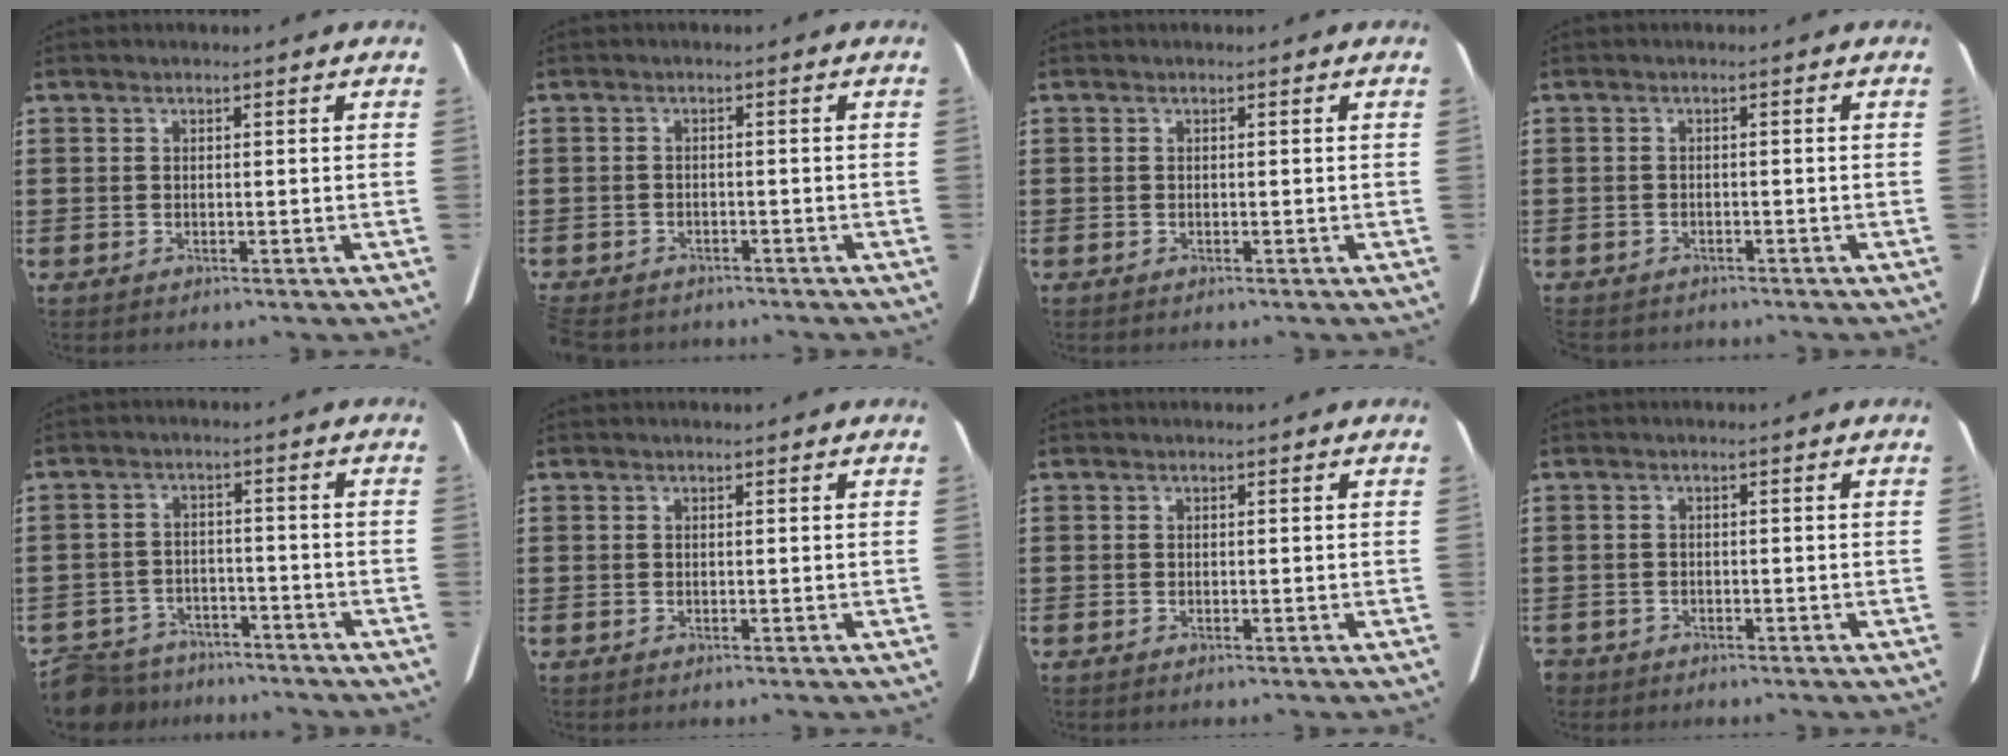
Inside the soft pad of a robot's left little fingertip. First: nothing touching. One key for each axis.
{"total": 1.5, "fx": -1.5, "fy": 0.2, "fz": 0.0, "tx": -0.006, "ty": 0.001, "tz": -0.033}
{"total": 0.0}
{"total": 1.0, "fx": -1.0, "fy": 0.2, "fz": 0.0, "tx": -0.004, "ty": 0.000, "tz": -0.021}
{"total": 5.3, "fx": -5.1, "fy": 1.2, "fz": 0.5, "tx": -0.027, "ty": 0.011, "tz": -0.109}
{"total": 0.0}
{"total": 0.0}
{"total": 1.1, "fx": -1.0, "fy": 0.3, "fz": -0.1, "tx": -0.003, "ty": 0.003, "tz": -0.023}